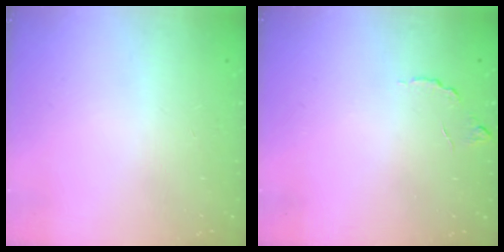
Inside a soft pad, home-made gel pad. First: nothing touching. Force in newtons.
{"total": 6.0, "press": 6.0, "slide": 0.4}